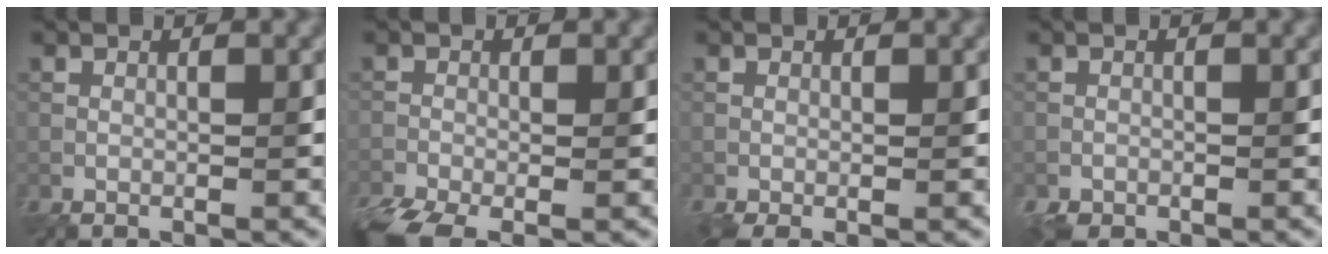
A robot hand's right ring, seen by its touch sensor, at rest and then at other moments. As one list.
[{"total": 5.2, "force": [-3.6, 1.9, 3.2], "torque": [-0.073, -0.020, -0.070]}, {"total": 1.4, "force": [-0.6, 0.4, 1.1], "torque": [-0.026, -0.007, -0.012]}, {"total": 1.7, "force": [-1.4, 0.8, 0.5], "torque": [-0.011, -0.006, -0.027]}]